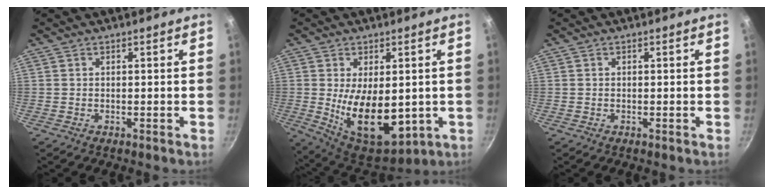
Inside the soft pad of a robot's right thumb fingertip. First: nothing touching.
{"total": 15.6, "force": [-1.1, 8.7, 12.9], "torque": [-0.182, -0.024, 0.009]}
{"total": 0.0}